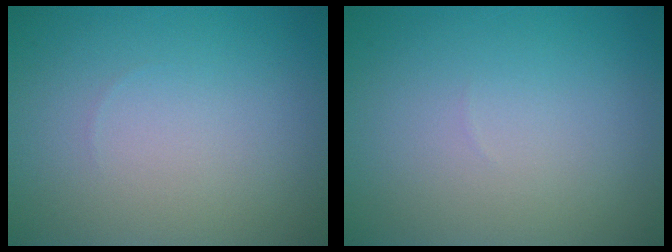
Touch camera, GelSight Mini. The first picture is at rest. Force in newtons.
{"total": 0.0}